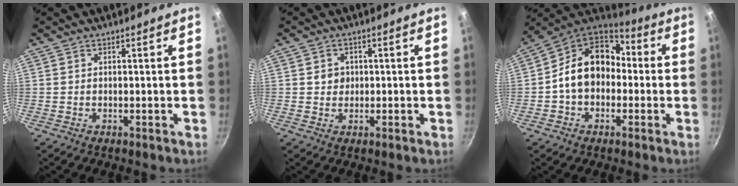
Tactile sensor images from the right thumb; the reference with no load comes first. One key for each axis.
{"total": 2.6, "fx": 0.2, "fy": 2.4, "fz": 0.9, "tx": 0.000, "ty": 0.003, "tz": 0.001}
{"total": 15.6, "fx": -0.4, "fy": 12.0, "fz": 10.1, "tx": -0.127, "ty": 0.049, "tz": -0.024}